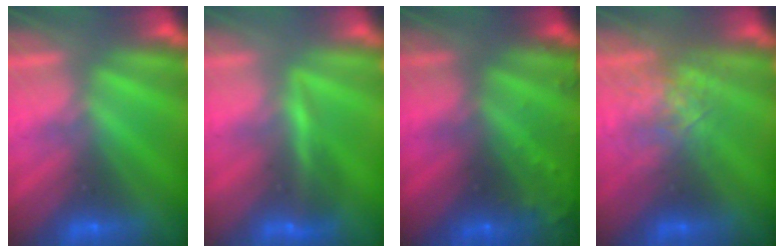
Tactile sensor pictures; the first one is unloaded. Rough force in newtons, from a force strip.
{"total": 3.8}
{"total": 8.1}
{"total": 2.6}